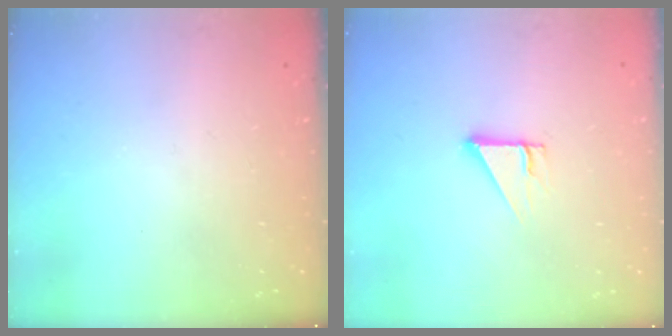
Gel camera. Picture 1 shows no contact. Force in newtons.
{"total": 2.7, "press": 2.7, "slide": 0.0}